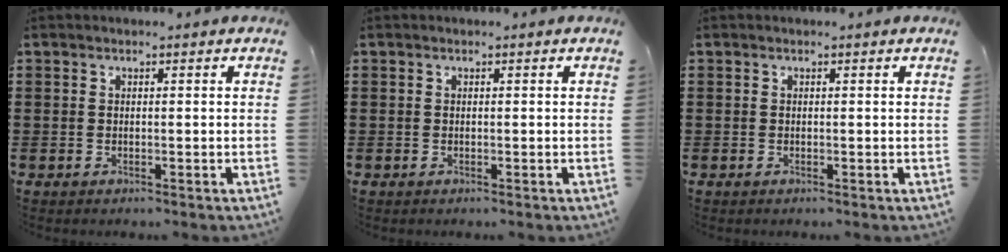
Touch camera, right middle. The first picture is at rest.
{"total": 0.0}
{"total": 0.0}